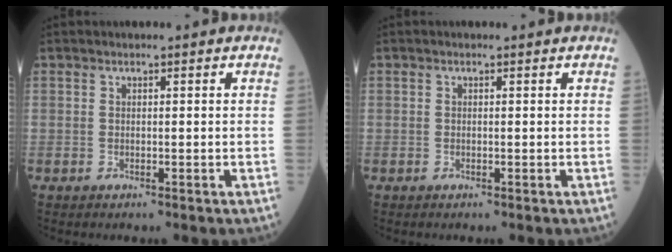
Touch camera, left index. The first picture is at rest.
{"total": 0.0}